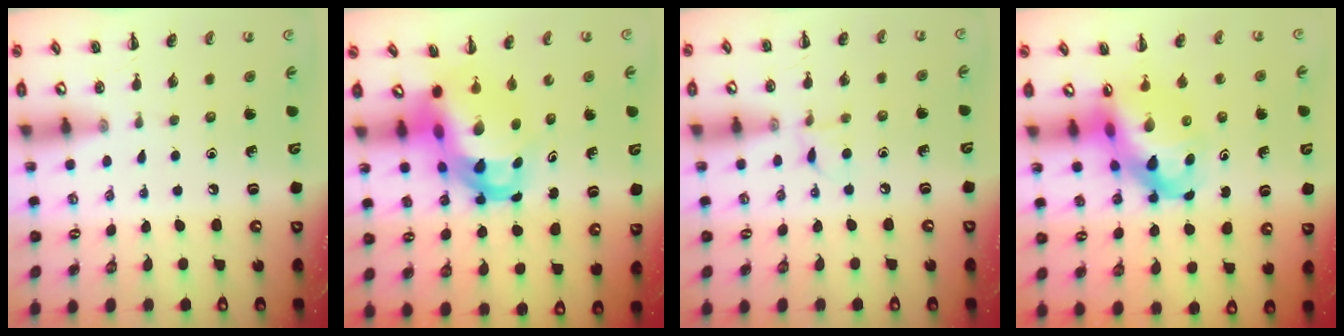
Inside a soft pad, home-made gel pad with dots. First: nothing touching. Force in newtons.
{"total": 8.7, "press": 8.4, "slide": 2.4}
{"total": 5.6, "press": 5.5, "slide": 1.4}
{"total": 9.7, "press": 9.3, "slide": 2.8}